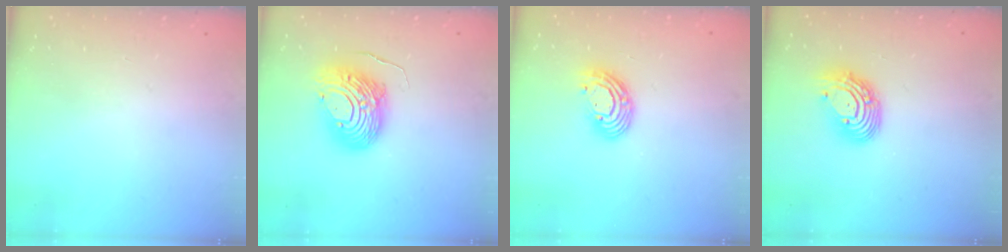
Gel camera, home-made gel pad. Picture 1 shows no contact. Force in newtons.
{"total": 13.8, "press": 13.7, "slide": 1.3}
{"total": 10.1, "press": 10.0, "slide": 1.1}
{"total": 11.5, "press": 11.5, "slide": 1.1}